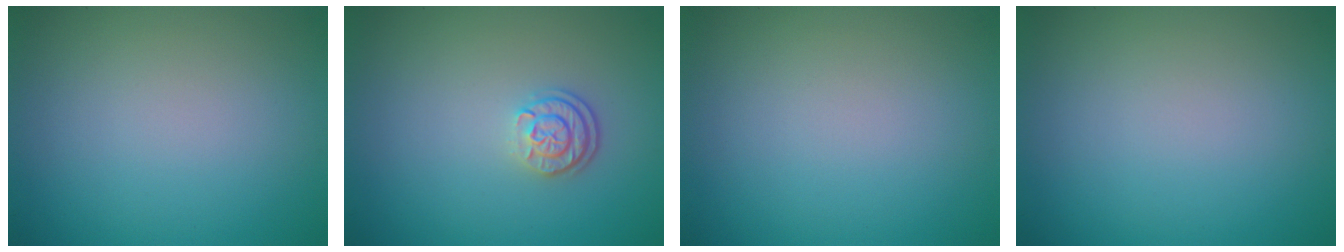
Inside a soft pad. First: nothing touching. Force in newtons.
{"total": 2.4, "press": 1.9, "slide": 1.5}
{"total": 0.0}
{"total": 0.0}